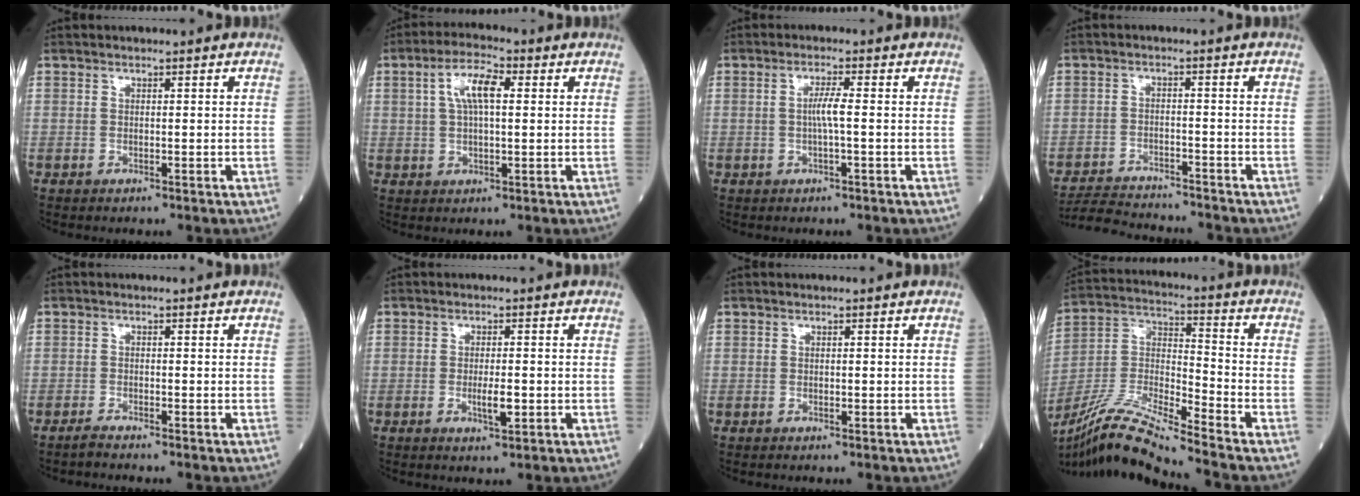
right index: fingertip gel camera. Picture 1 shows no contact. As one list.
[{"total": 6.6, "force": [1.8, 2.0, 6.0], "torque": [-0.120, 0.016, 0.033]}, {"total": 2.7, "force": [-0.2, -0.1, 2.7], "torque": [-0.051, 0.000, -0.004]}, {"total": 8.8, "force": [-8.6, 0.8, 1.6], "torque": [-0.030, -0.002, -0.141]}, {"total": 1.2, "force": [-1.1, -0.3, 0.3], "torque": [-0.013, -0.005, -0.022]}, {"total": 3.1, "force": [-0.7, 0.6, 2.9], "torque": [-0.053, -0.001, -0.008]}, {"total": 0.0}, {"total": 14.2, "force": [-12.5, -1.2, 6.6], "torque": [-0.139, -0.005, -0.237]}]